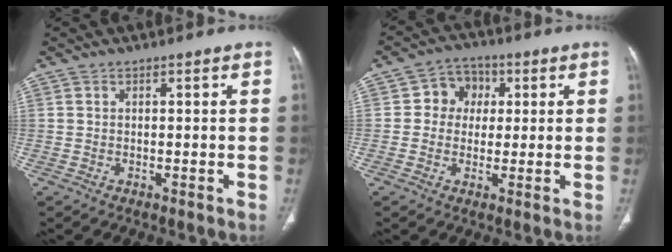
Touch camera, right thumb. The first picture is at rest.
{"total": 6.7, "force": [1.2, 6.0, 2.9], "torque": [-0.008, 0.009, 0.010]}